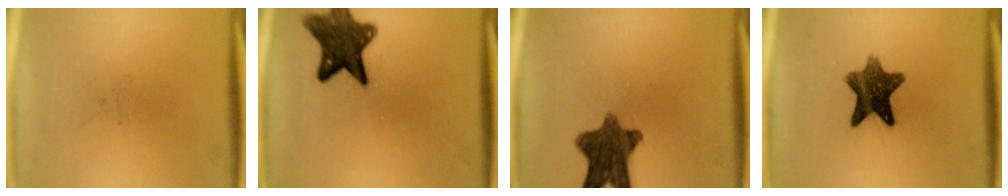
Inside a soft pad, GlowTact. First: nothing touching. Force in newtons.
{"total": 11.5}
{"total": 10.6}
{"total": 10.1}